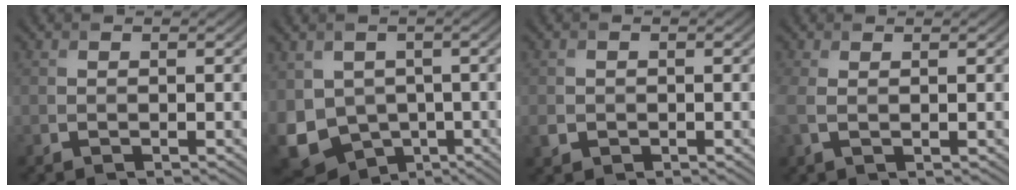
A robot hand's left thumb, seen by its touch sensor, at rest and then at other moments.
{"total": 11.3, "force": [-2.7, 8.7, 6.7], "torque": [-0.183, -0.026, -0.050]}
{"total": 1.7, "force": [-0.5, 1.6, 0.6], "torque": [-0.015, -0.008, -0.012]}
{"total": 2.7, "force": [0.4, 1.1, 2.4], "torque": [-0.072, 0.004, 0.002]}